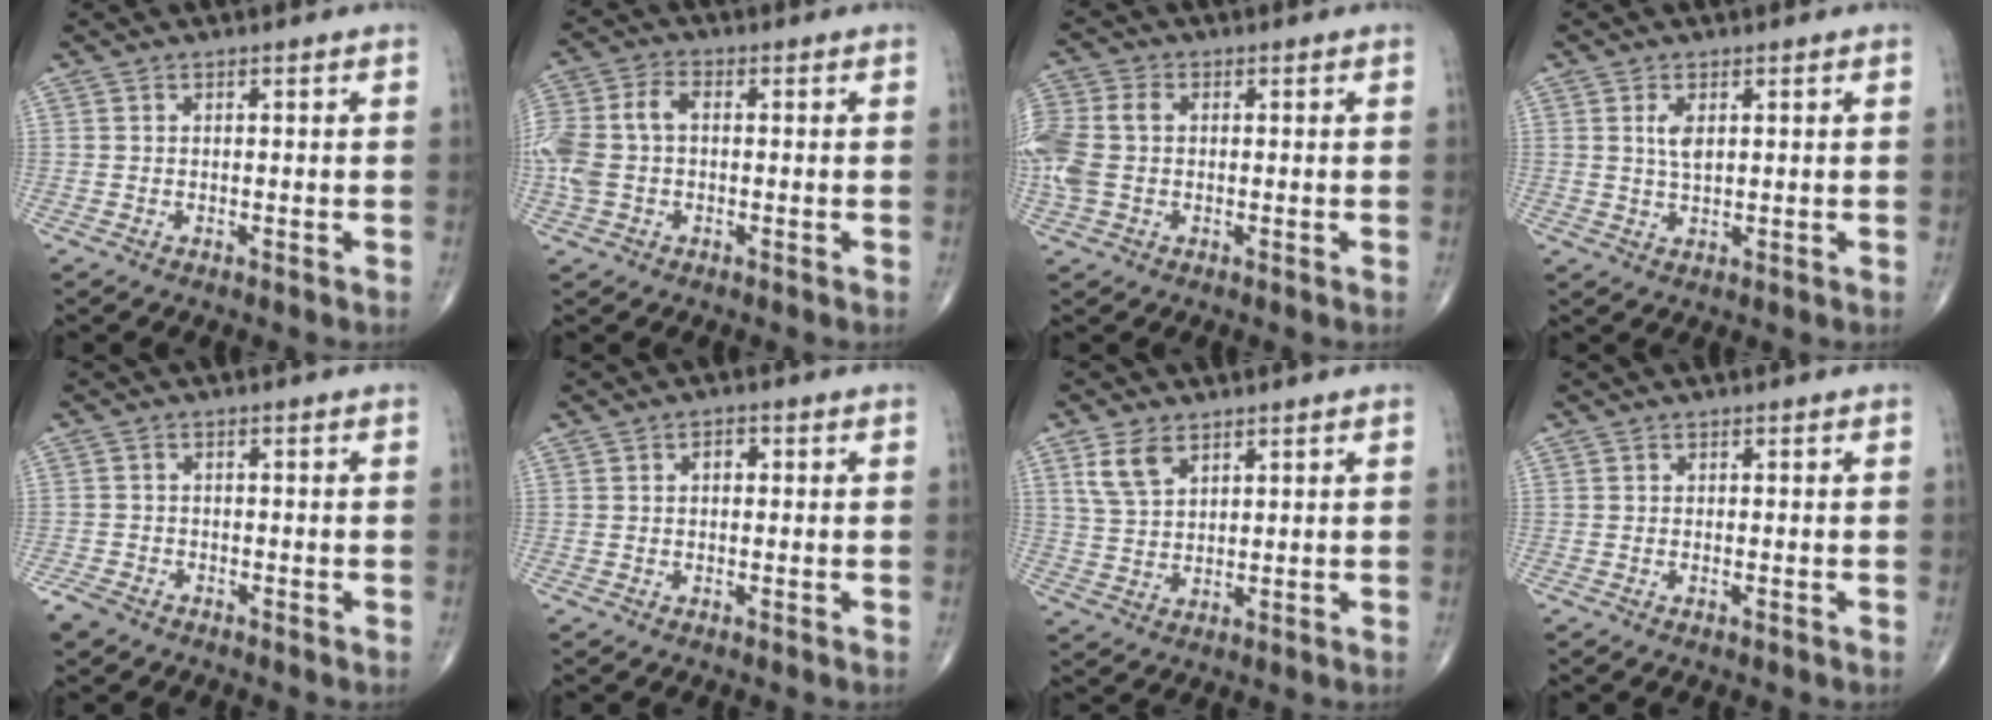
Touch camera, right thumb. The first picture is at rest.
{"total": 9.8, "force": [-0.3, 6.4, 7.5], "torque": [-0.185, 0.029, -0.008]}
{"total": 9.3, "force": [0.0, 6.6, 6.5], "torque": [-0.174, 0.020, -0.001]}
{"total": 3.2, "force": [1.0, 1.4, 2.6], "torque": [-0.049, -0.007, 0.021]}
{"total": 3.5, "force": [-2.6, 2.0, 1.2], "torque": [-0.031, 0.001, -0.049]}
{"total": 1.8, "force": [0.2, 1.3, 1.3], "torque": [-0.011, 0.007, -0.002]}
{"total": 6.0, "force": [3.3, 3.4, 3.7], "torque": [-0.066, -0.010, 0.072]}
{"total": 0.5, "force": [-0.3, 0.1, 0.4], "torque": [-0.010, -0.001, -0.004]}